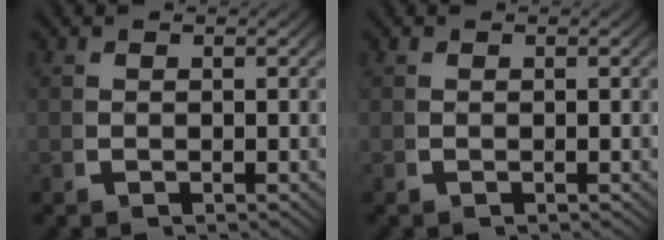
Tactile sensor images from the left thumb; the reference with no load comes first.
{"total": 1.0, "force": [0.3, -0.9, -0.5], "torque": [0.020, 0.004, 0.005]}